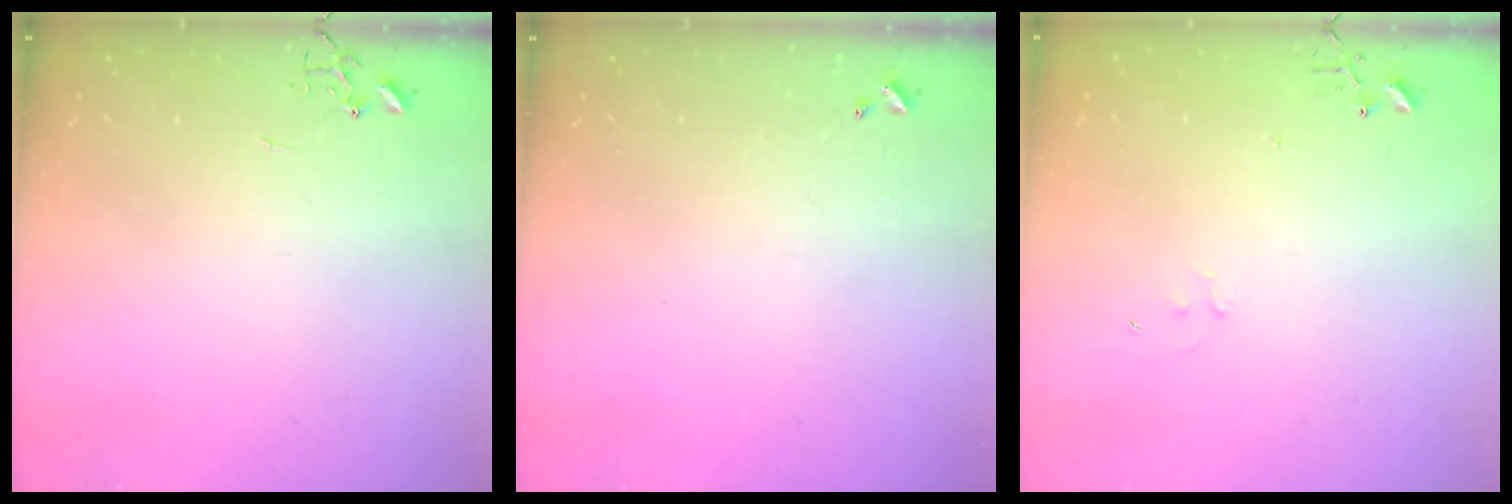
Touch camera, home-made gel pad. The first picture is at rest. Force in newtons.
{"total": 0.0}
{"total": 6.8, "press": 6.8, "slide": 0.5}